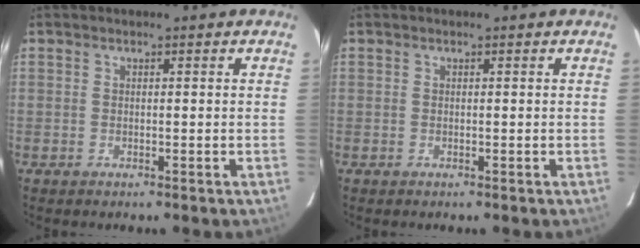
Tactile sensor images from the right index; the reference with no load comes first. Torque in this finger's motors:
{"motor_torque": [0.02, 0.02, 0.00, 0.00]}